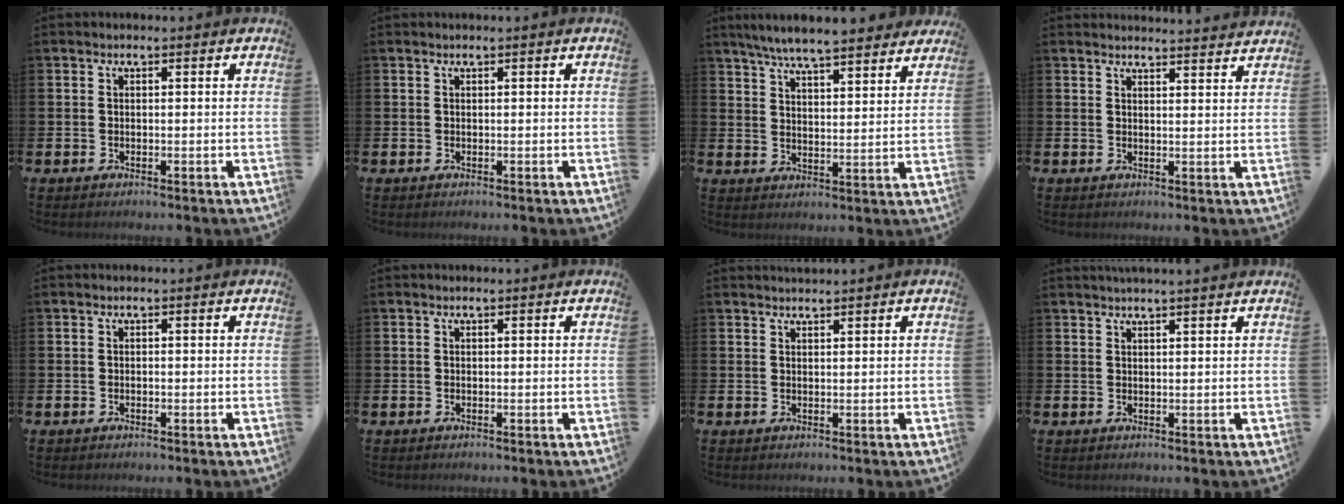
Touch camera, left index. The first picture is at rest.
{"total": 0.0}
{"total": 6.8, "force": [6.5, 0.5, 2.0], "torque": [-0.051, -0.037, 0.114]}
{"total": 2.9, "force": [2.9, -0.3, -0.3], "torque": [0.013, -0.025, 0.049]}
{"total": 0.0}
{"total": 0.0}
{"total": 1.1, "force": [1.1, -0.1, 0.1], "torque": [0.004, -0.003, 0.019]}
{"total": 1.7, "force": [1.7, -0.3, 0.2], "torque": [0.002, -0.006, 0.029]}